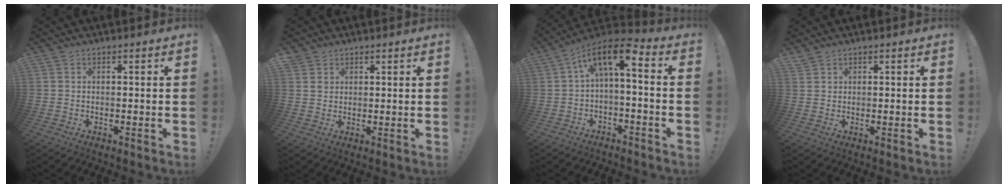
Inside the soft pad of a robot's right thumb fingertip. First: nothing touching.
{"total": 3.7, "force": [2.0, 3.1, 0.5], "torque": [0.002, -0.015, 0.035]}
{"total": 8.6, "force": [1.2, 3.2, 7.9], "torque": [-0.136, -0.004, 0.019]}
{"total": 1.4, "force": [1.3, 0.5, 0.3], "torque": [0.001, -0.011, 0.023]}